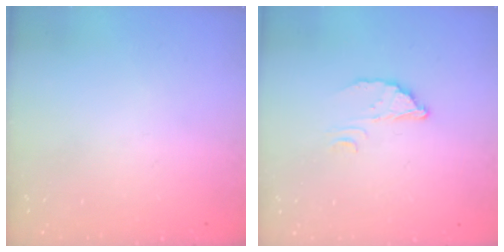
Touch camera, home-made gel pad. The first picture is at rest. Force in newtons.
{"total": 2.8, "press": 2.8, "slide": 0.2}